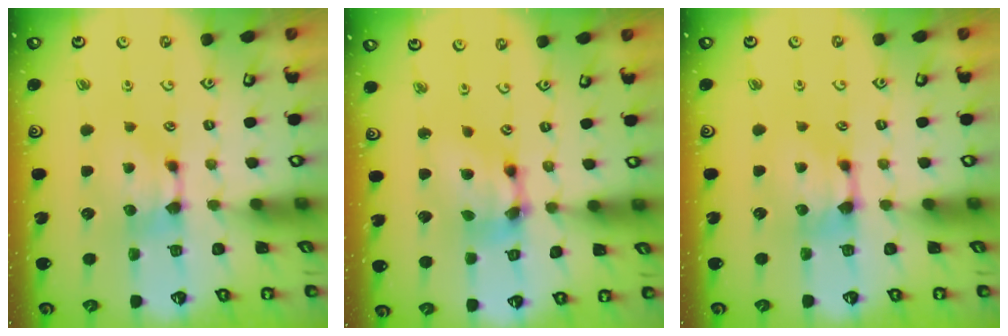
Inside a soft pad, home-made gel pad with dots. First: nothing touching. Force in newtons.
{"total": 6.6, "press": 6.2, "slide": 2.4}
{"total": 0.9, "press": 0.6, "slide": 0.6}